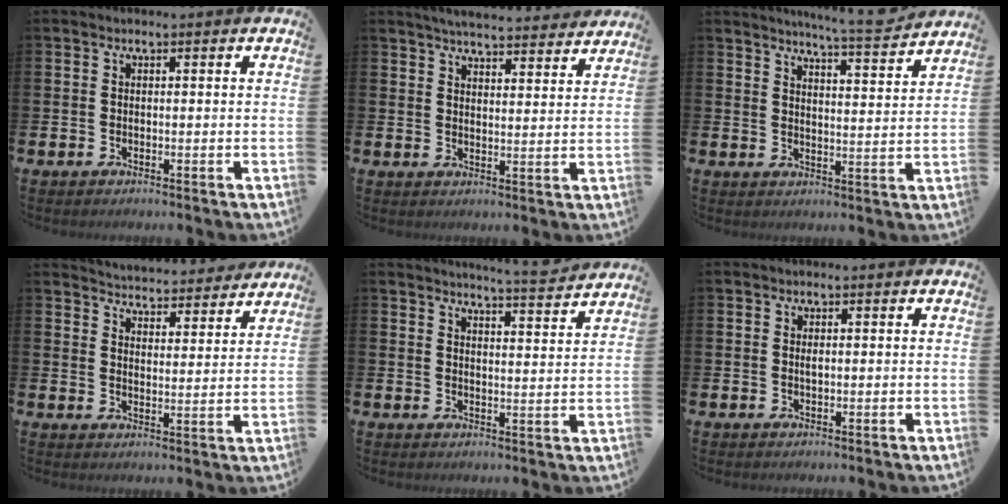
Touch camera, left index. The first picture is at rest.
{"total": 5.1, "force": [5.0, 0.4, 0.8], "torque": [-0.028, -0.031, 0.088]}
{"total": 6.7, "force": [6.5, -0.3, 1.7], "torque": [-0.031, -0.047, 0.110]}
{"total": 5.1, "force": [5.1, 0.5, -0.3], "torque": [-0.013, -0.044, 0.089]}
{"total": 5.3, "force": [5.2, -0.7, 0.7], "torque": [-0.013, -0.039, 0.088]}
{"total": 0.6, "force": [0.2, 0.2, 0.6], "torque": [-0.009, -0.001, 0.003]}